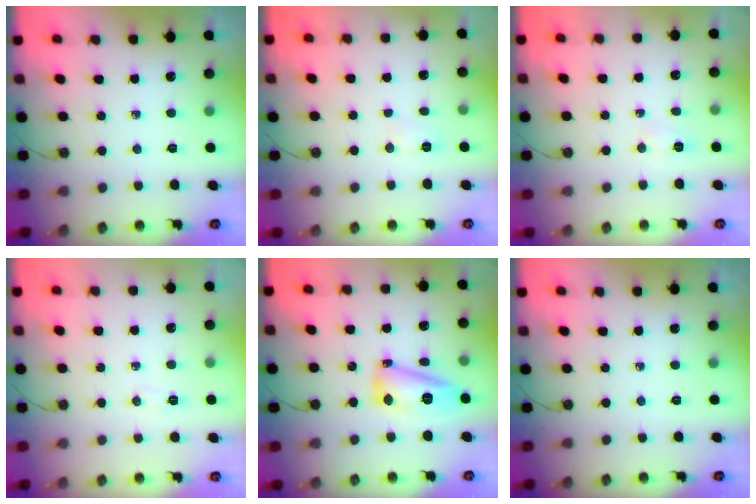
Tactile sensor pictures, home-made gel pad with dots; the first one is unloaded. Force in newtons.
{"total": 3.6, "press": 3.6, "slide": 0.7}
{"total": 2.8, "press": 2.5, "slide": 1.2}
{"total": 3.4, "press": 3.3, "slide": 0.9}
{"total": 14.0, "press": 14.0, "slide": 1.2}
{"total": 0.0}